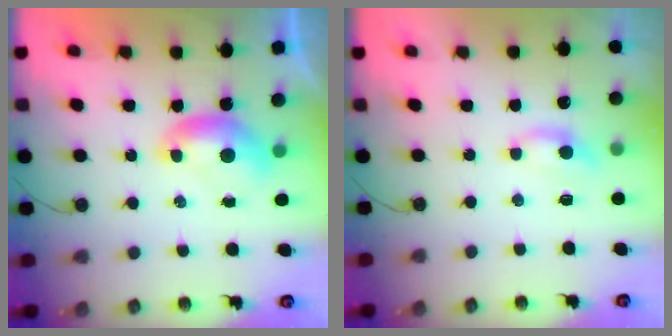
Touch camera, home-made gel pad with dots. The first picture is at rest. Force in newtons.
{"total": 0.6, "press": 0.3, "slide": 0.5}